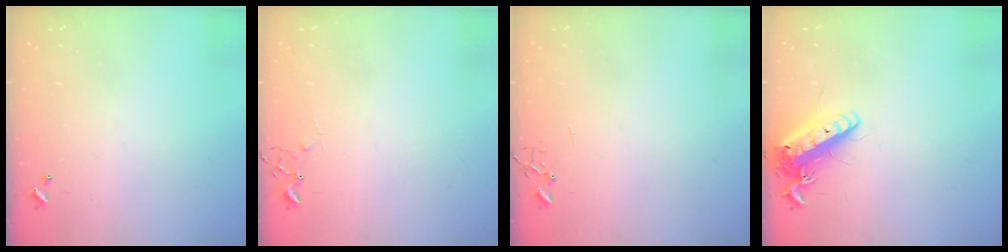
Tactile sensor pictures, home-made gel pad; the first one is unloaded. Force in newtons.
{"total": 5.4, "press": 5.3, "slide": 0.8}
{"total": 0.0}
{"total": 14.0, "press": 13.8, "slide": 2.7}